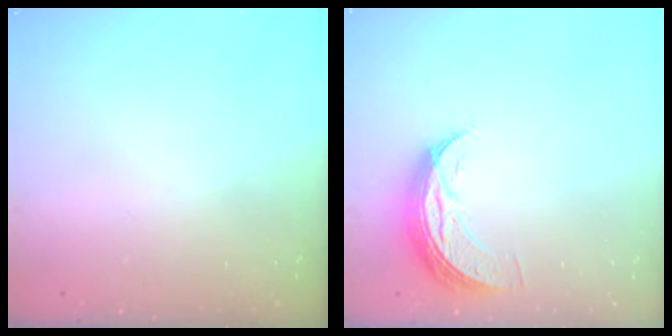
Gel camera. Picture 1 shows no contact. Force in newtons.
{"total": 7.6, "press": 7.6, "slide": 0.7}